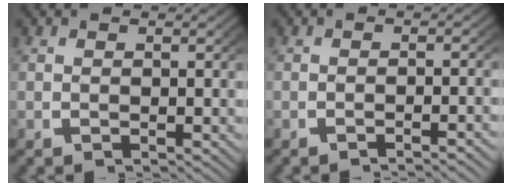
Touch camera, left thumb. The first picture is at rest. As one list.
[{"total": 1.6, "force": [-1.3, -0.2, 1.0], "torque": [-0.017, 0.007, -0.022]}]